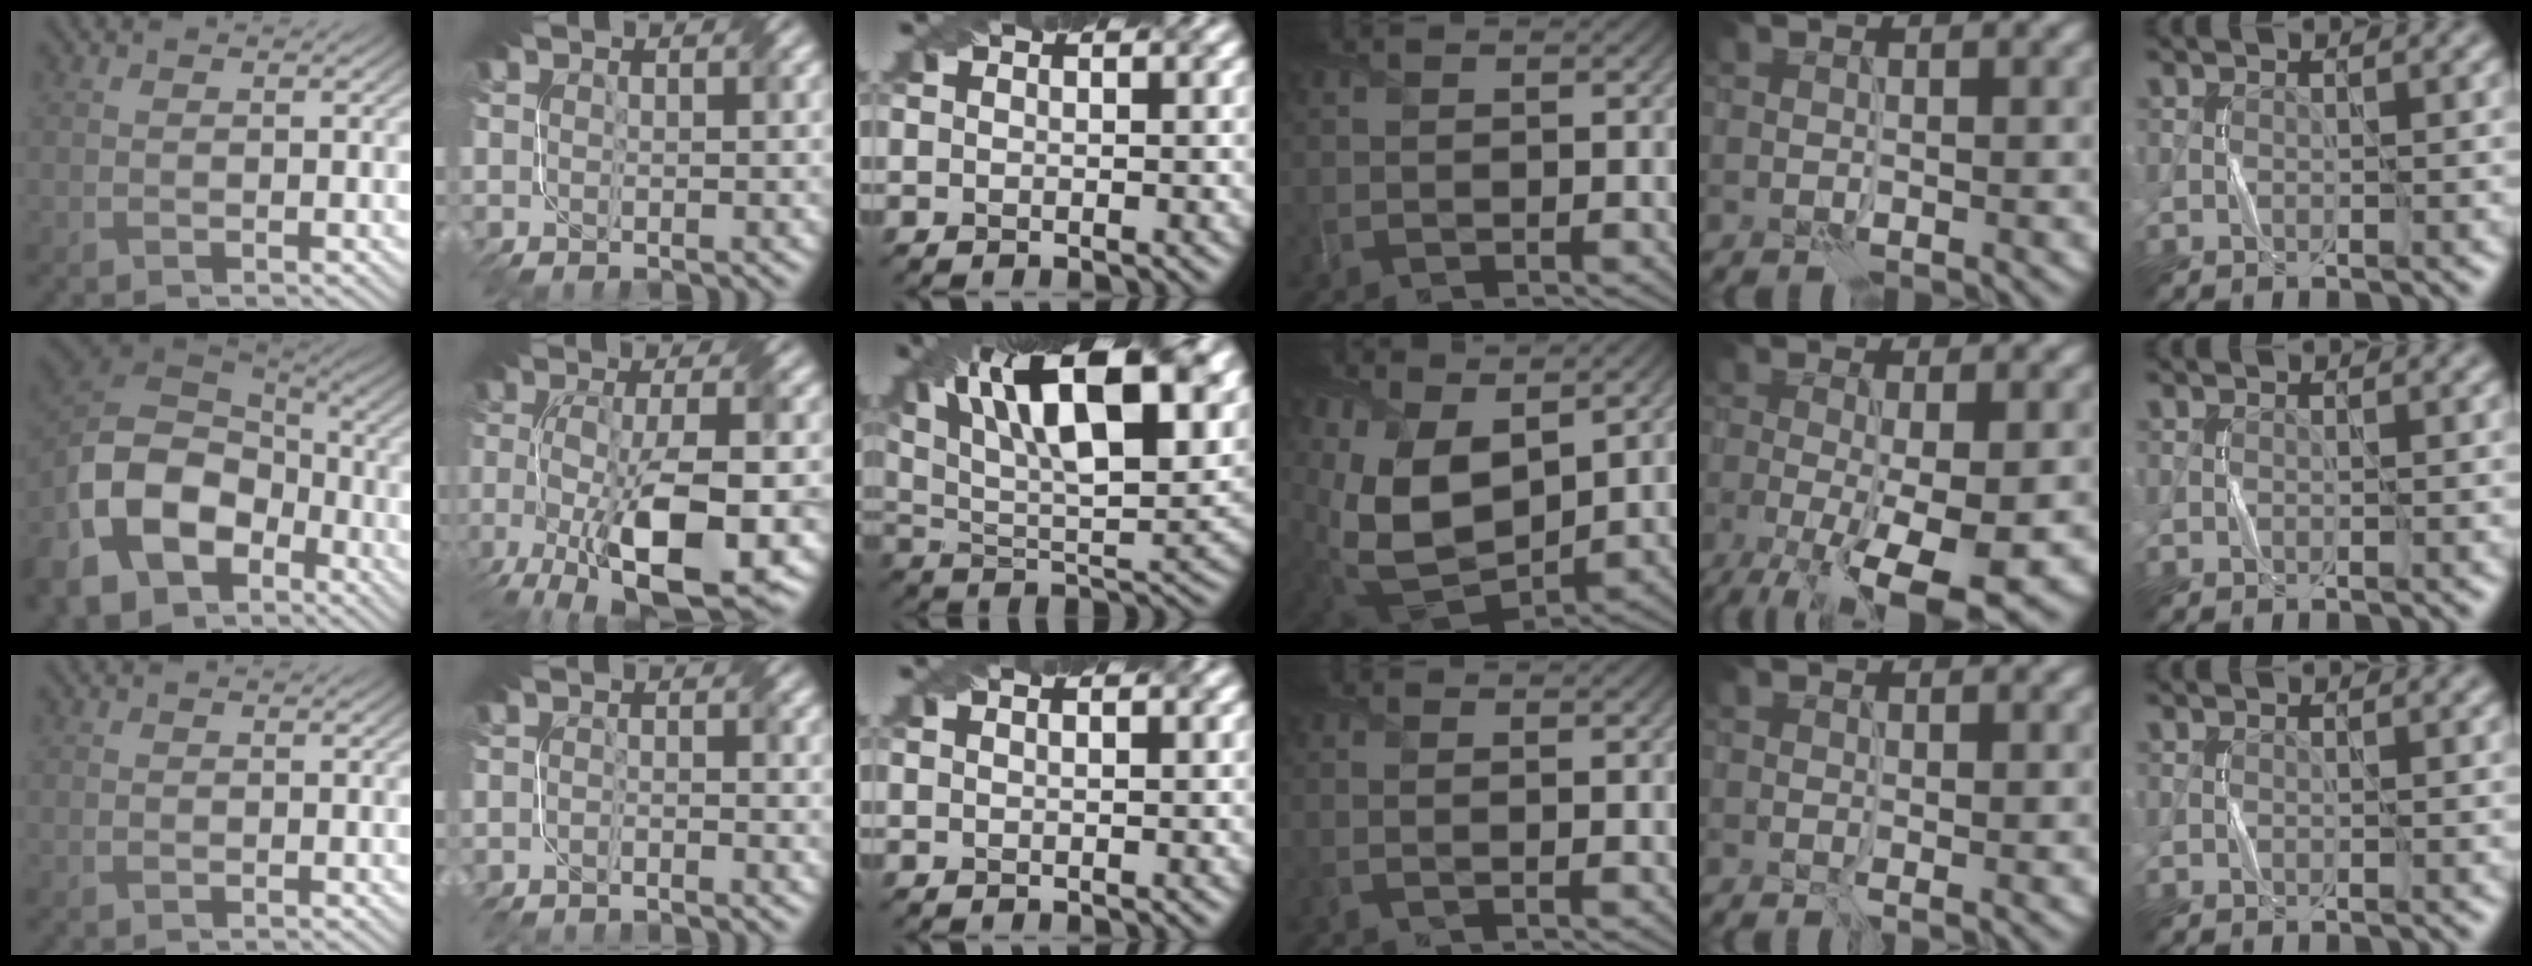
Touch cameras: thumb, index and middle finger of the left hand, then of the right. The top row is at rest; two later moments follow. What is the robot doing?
{"motion": "fold", "object": "netting"}